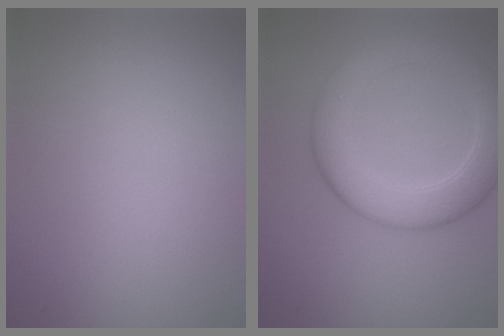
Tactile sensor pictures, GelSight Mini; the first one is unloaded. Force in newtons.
{"total": 6.0, "press": 5.9, "slide": 0.5}